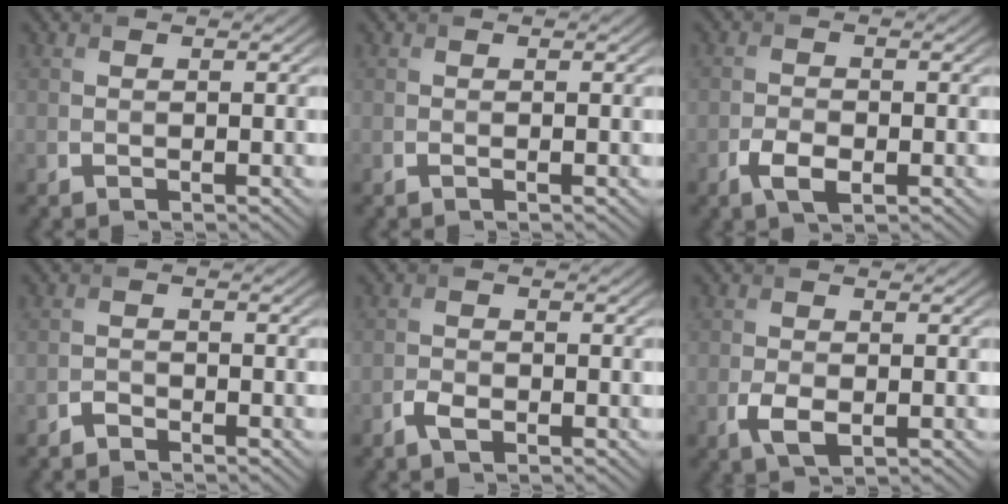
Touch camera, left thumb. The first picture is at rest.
{"total": 0.0}
{"total": 3.3, "force": [-1.5, 1.7, 2.3], "torque": [-0.050, -0.005, -0.030]}
{"total": 1.0, "force": [-0.9, 0.4, 0.2], "torque": [-0.004, 0.002, -0.022]}
{"total": 2.0, "force": [-1.2, 1.0, 1.2], "torque": [-0.026, -0.001, -0.026]}
{"total": 3.0, "force": [-0.9, 1.7, 2.3], "torque": [-0.052, -0.009, -0.014]}